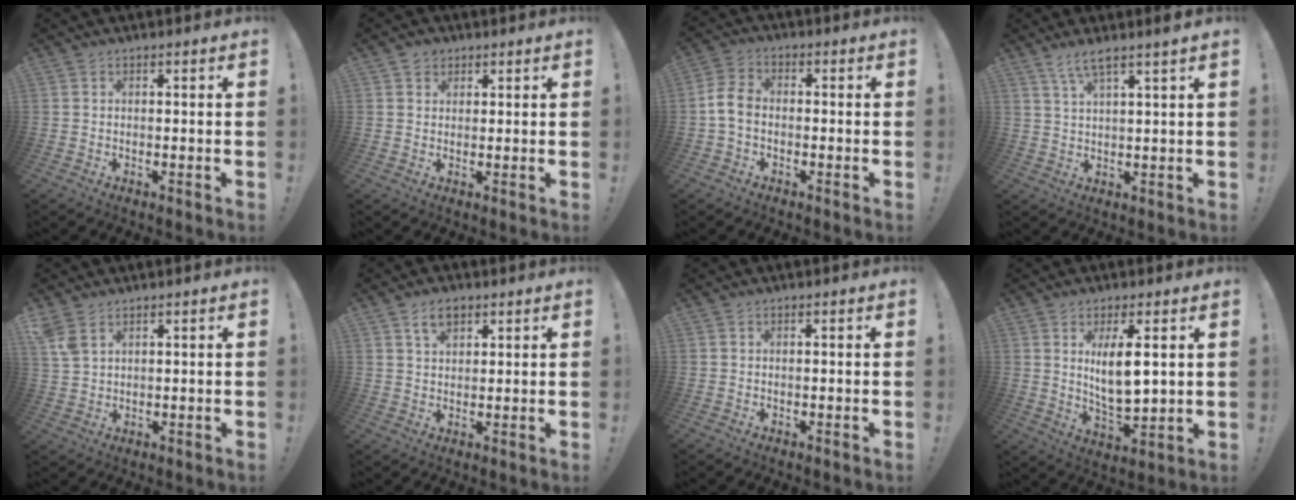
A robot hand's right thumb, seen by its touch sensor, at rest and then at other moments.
{"total": 2.6, "force": [1.7, 2.0, 0.4], "torque": [-0.006, -0.004, 0.029]}
{"total": 6.0, "force": [-1.2, 4.2, 4.1], "torque": [-0.089, 0.011, -0.019]}
{"total": 5.1, "force": [3.5, -0.4, 3.7], "torque": [-0.076, -0.012, 0.060]}
{"total": 5.1, "force": [3.1, 2.6, 3.1], "torque": [-0.052, -0.013, 0.060]}
{"total": 5.4, "force": [3.1, 3.1, 3.2], "torque": [-0.053, -0.004, 0.055]}
{"total": 0.0}
{"total": 9.7, "force": [3.2, 3.2, 8.6], "torque": [-0.147, -0.020, 0.050]}